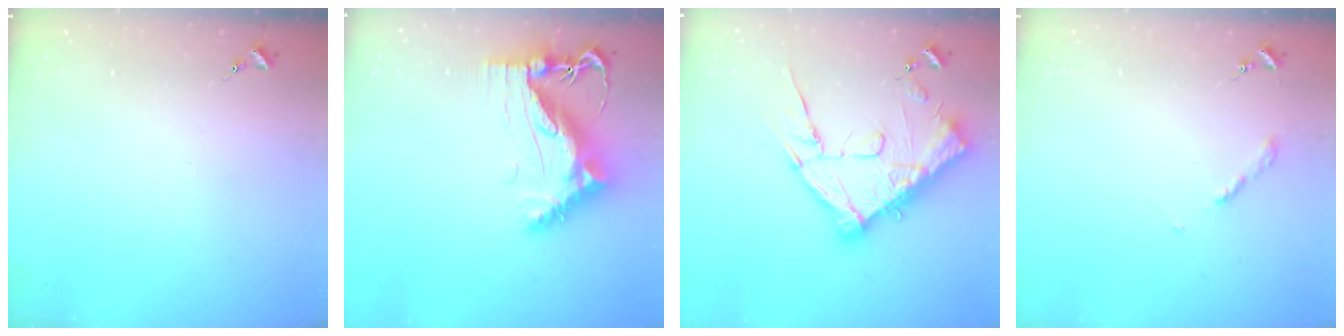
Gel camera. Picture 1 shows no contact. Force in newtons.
{"total": 11.9, "press": 11.9, "slide": 1.0}
{"total": 19.4, "press": 19.4, "slide": 1.0}
{"total": 2.7, "press": 2.6, "slide": 0.3}